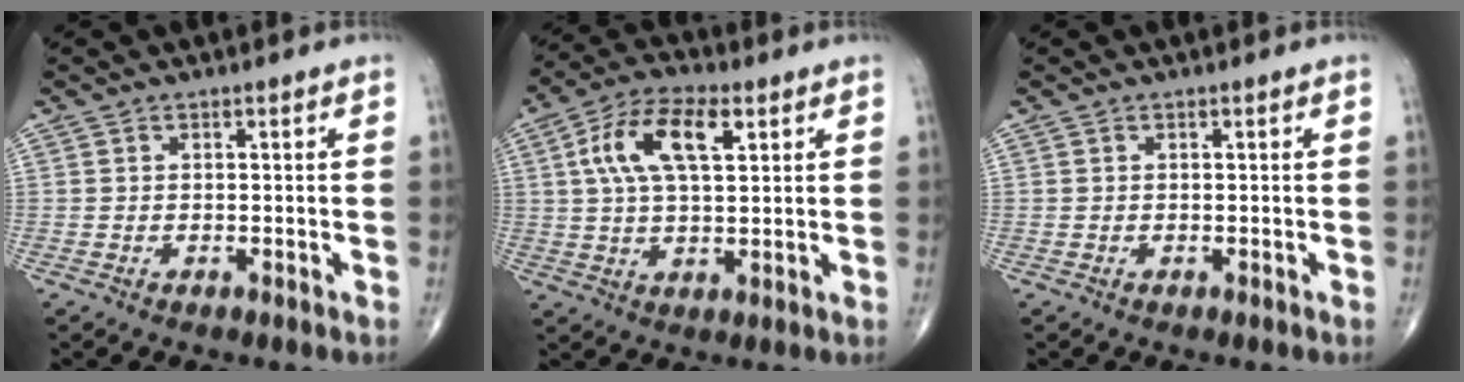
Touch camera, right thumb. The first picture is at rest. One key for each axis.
{"total": 12.0, "fx": 3.9, "fy": 5.5, "fz": 10.0, "tx": -0.189, "ty": 0.012, "tz": 0.067}
{"total": 0.0}